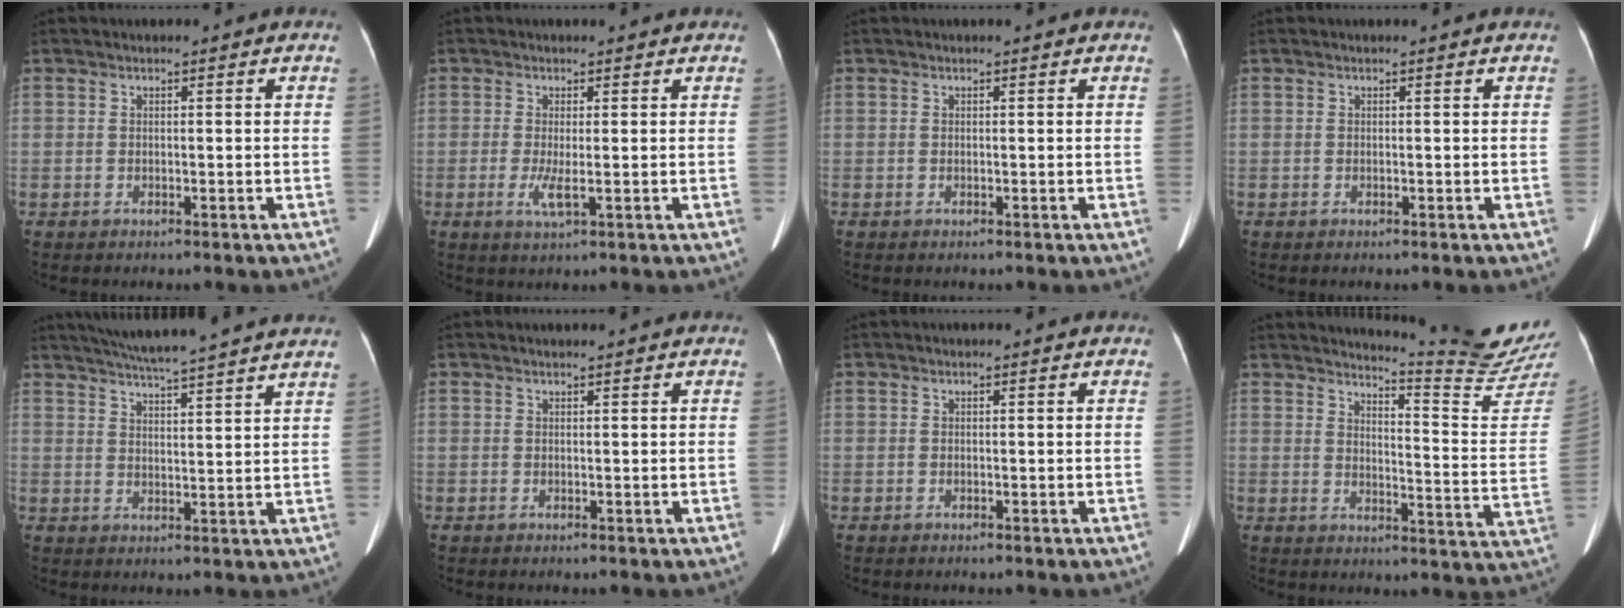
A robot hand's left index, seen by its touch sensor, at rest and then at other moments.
{"total": 3.2, "force": [-0.4, 0.4, 3.1], "torque": [-0.062, -0.006, -0.002]}
{"total": 0.0}
{"total": 0.0}
{"total": 15.9, "force": [14.2, -0.6, 7.2], "torque": [-0.127, 0.006, 0.190]}
{"total": 0.8, "force": [0.7, -0.1, 0.2], "torque": [-0.007, 0.009, 0.016]}
{"total": 0.0}
{"total": 15.9, "force": [15.5, -2.3, 2.6], "torque": [-0.042, -0.137, 0.178]}